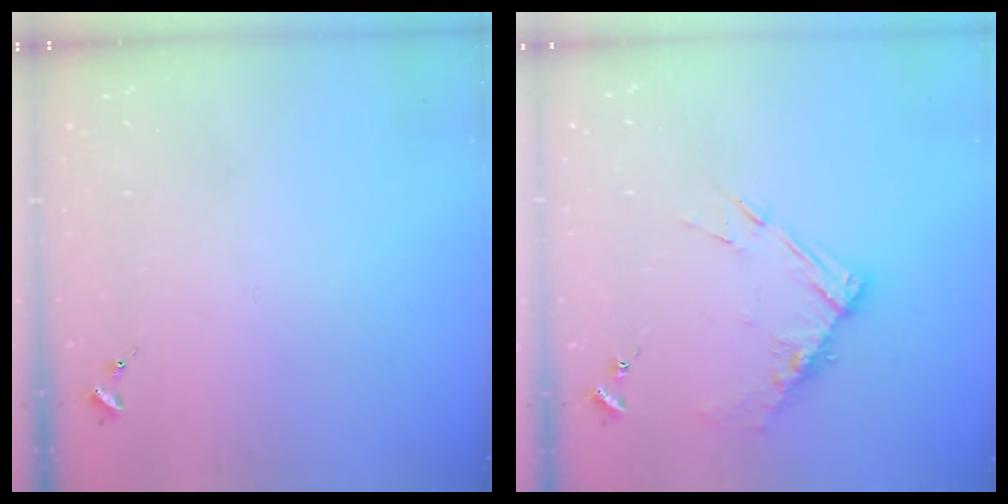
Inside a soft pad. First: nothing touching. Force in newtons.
{"total": 10.1, "press": 10.0, "slide": 1.1}